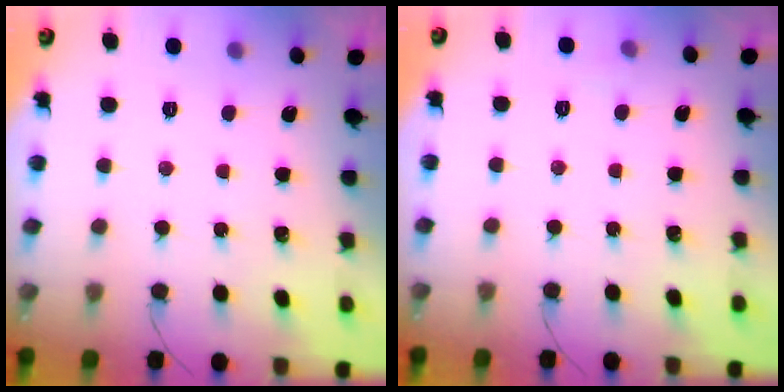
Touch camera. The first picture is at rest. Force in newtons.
{"total": 2.3, "press": 2.1, "slide": 0.9}